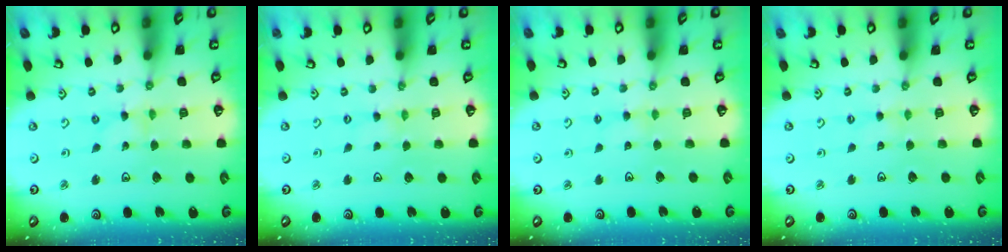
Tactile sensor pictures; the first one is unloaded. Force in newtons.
{"total": 0.0}
{"total": 2.5, "press": 2.5, "slide": 0.2}
{"total": 0.0}